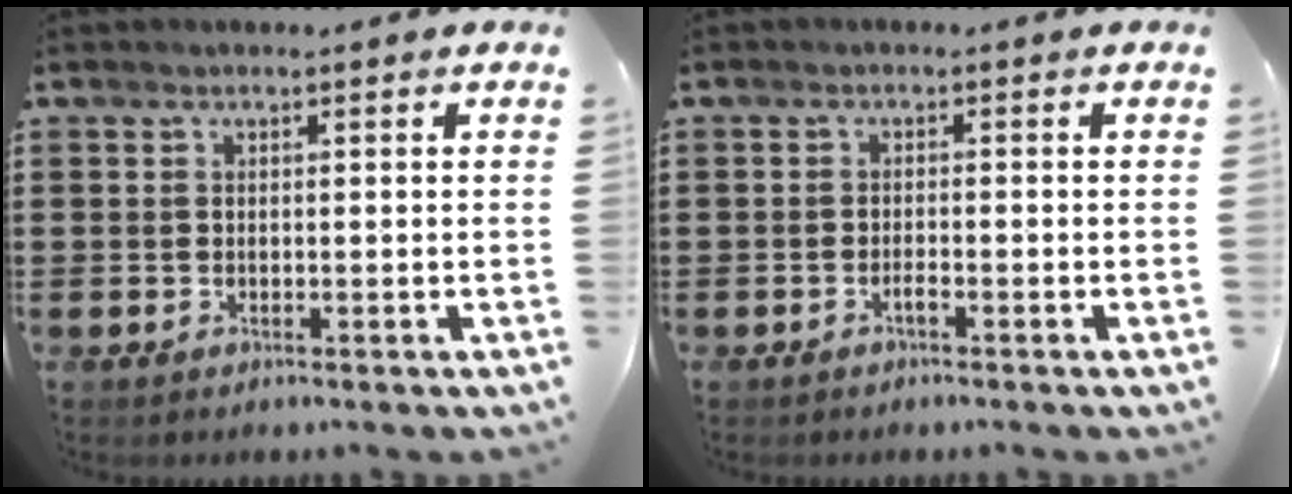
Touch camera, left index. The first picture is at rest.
{"total": 1.2, "force": [-0.7, 0.1, 0.9], "torque": [-0.018, -0.004, -0.012]}